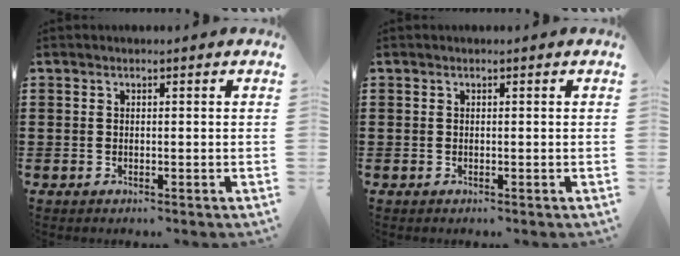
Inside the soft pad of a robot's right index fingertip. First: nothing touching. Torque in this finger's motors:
{"motor_torque": [-0.02, 2.12, 0.00, -0.01]}